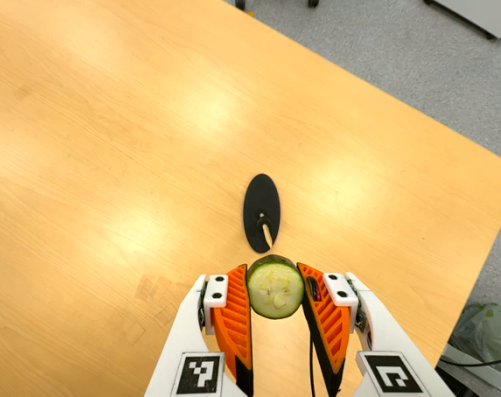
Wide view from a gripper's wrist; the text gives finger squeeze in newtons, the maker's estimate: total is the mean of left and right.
{"total": 11.3, "left": 11.8, "right": 10.9}